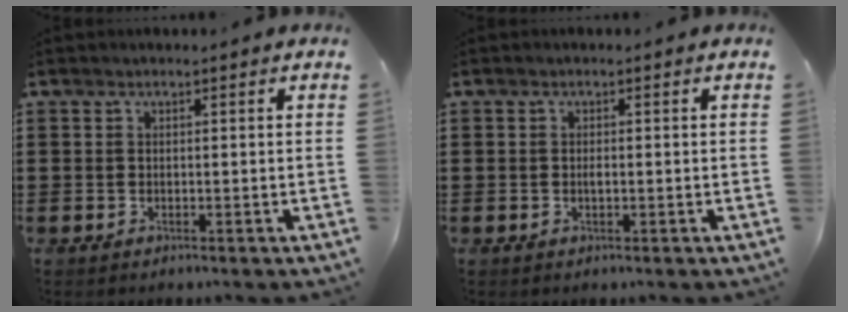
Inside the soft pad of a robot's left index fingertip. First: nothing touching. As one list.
[{"total": 0.9, "force": [-0.1, 0.3, 0.8], "torque": [-0.017, -0.003, 0.000]}]